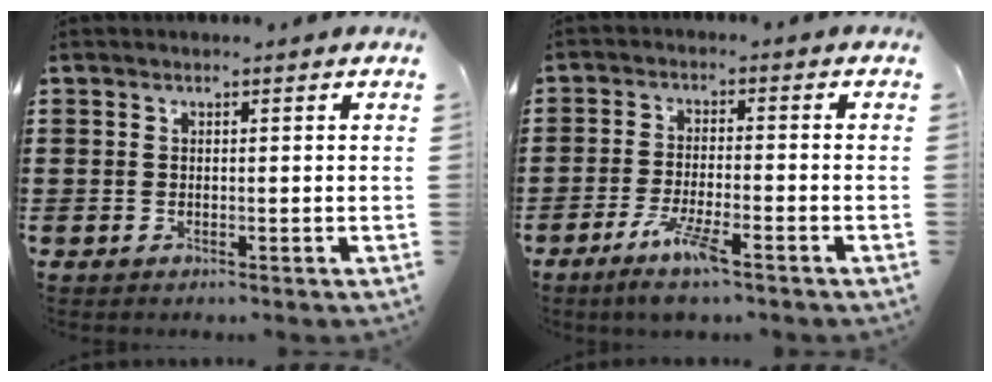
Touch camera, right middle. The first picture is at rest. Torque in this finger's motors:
{"motor_torque": [1.38, -0.75, 0.58, 0.14]}